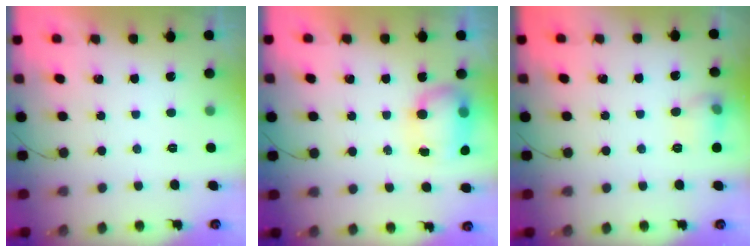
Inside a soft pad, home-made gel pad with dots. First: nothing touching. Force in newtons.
{"total": 11.9, "press": 9.8, "slide": 6.8}
{"total": 7.3, "press": 7.2, "slide": 1.2}